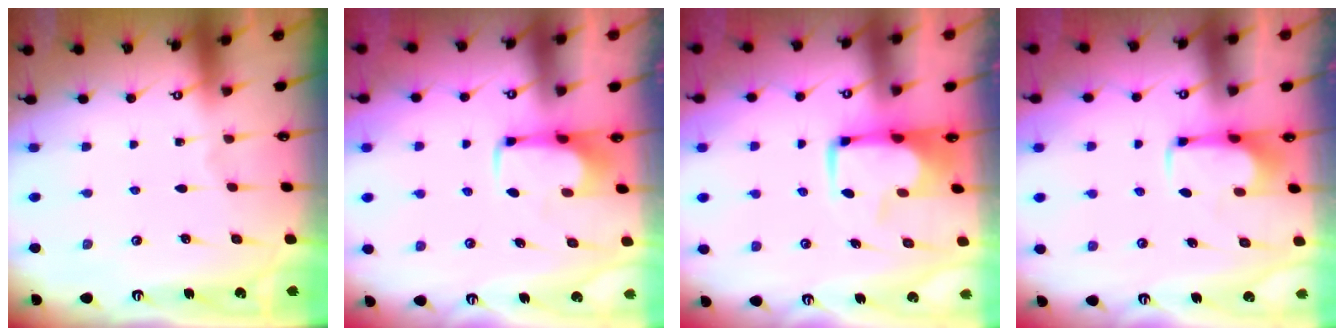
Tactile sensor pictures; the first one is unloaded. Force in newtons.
{"total": 2.0, "press": 1.9, "slide": 0.4}
{"total": 0.6, "press": 0.3, "slide": 0.5}
{"total": 2.0, "press": 1.9, "slide": 0.4}